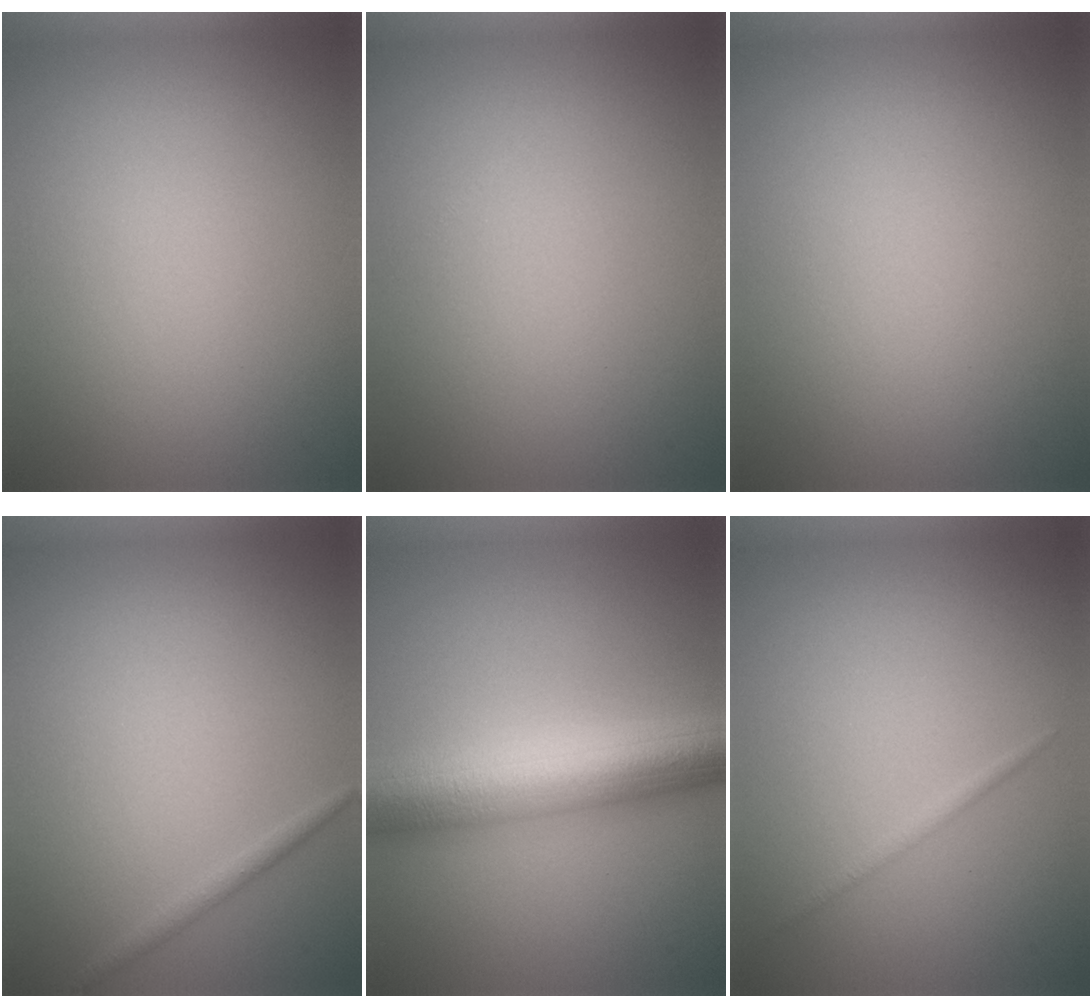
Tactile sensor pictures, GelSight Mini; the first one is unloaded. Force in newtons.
{"total": 0.0}
{"total": 0.0}
{"total": 1.1, "press": 1.0, "slide": 0.1}
{"total": 9.7, "press": 9.7, "slide": 0.2}
{"total": 0.7, "press": 0.7, "slide": 0.0}